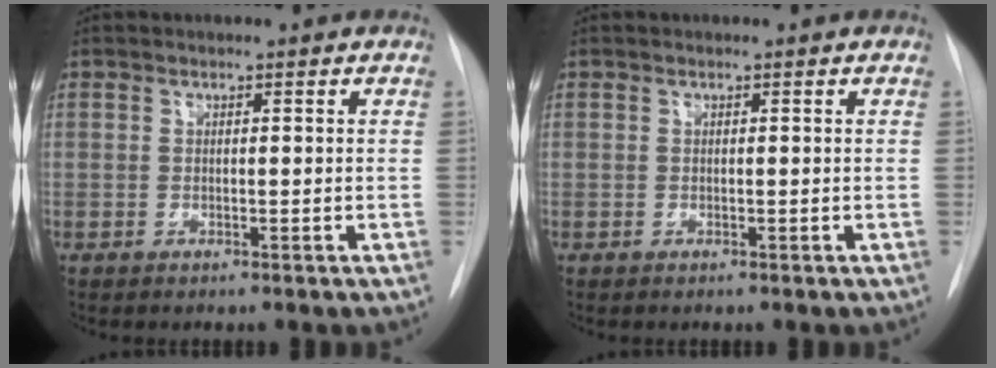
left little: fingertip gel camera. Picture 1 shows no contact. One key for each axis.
{"total": 0.0}